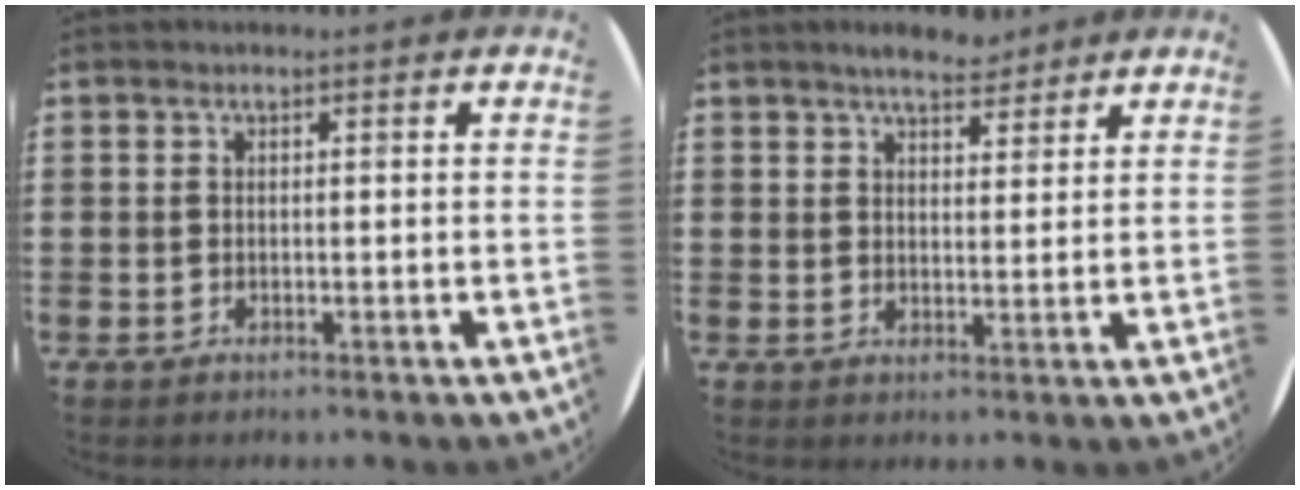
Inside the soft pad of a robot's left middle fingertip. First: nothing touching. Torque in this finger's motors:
{"motor_torque": [0.76, -0.70, 0.08, 0.09]}